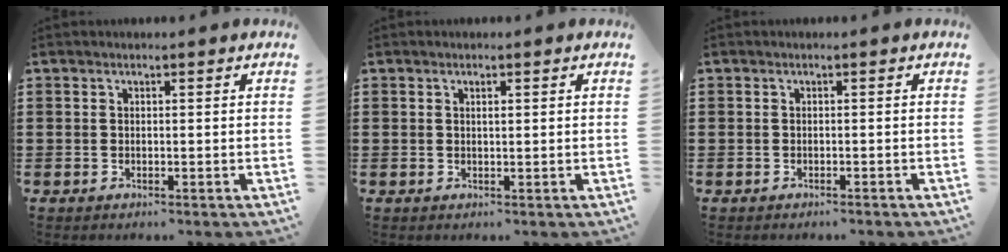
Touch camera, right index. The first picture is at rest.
{"total": 0.8, "force": [0.3, 0.2, 0.8], "torque": [-0.016, 0.002, 0.005]}
{"total": 0.6, "force": [-0.6, 0.0, 0.1], "torque": [-0.004, -0.001, -0.012]}